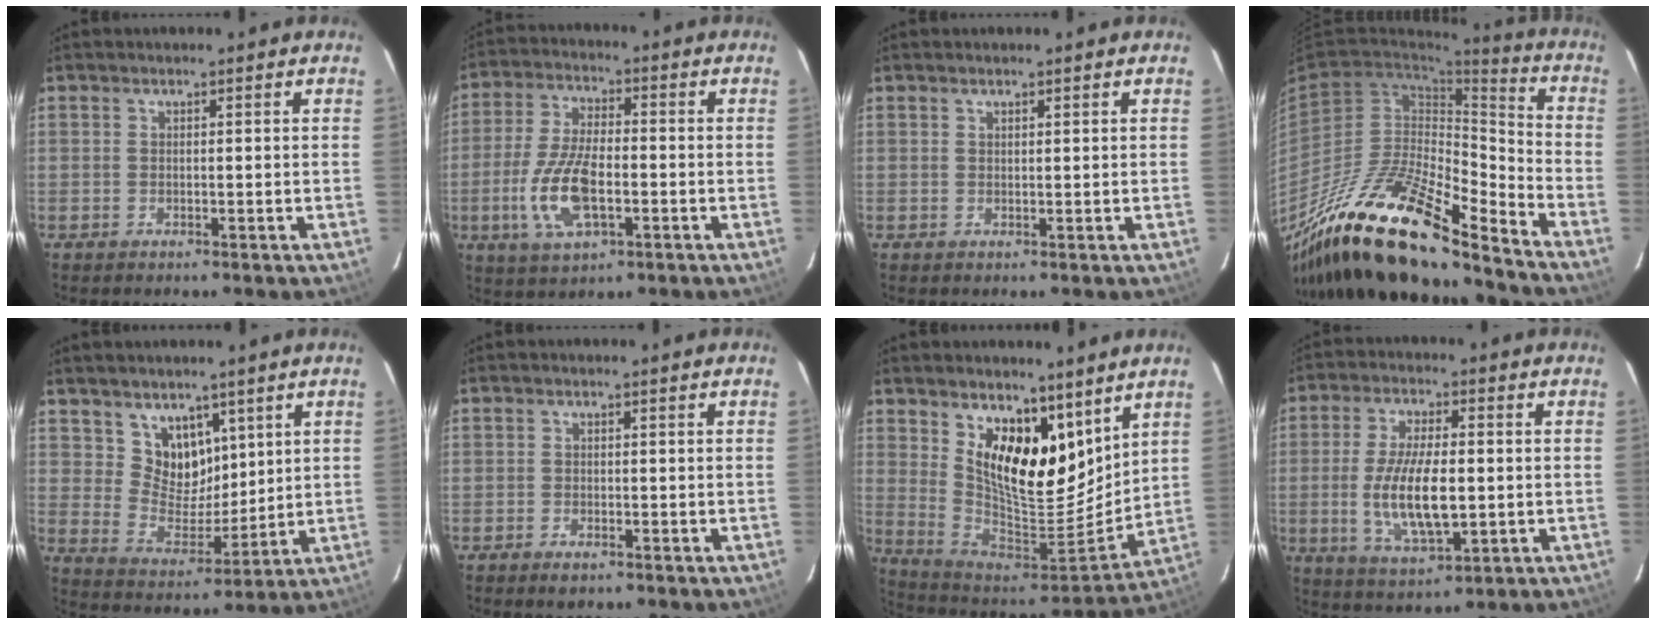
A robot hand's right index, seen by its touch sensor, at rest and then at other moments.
{"total": 12.3, "force": [-3.3, 5.3, 10.5], "torque": [-0.225, -0.004, -0.060]}
{"total": 0.6, "force": [0.6, 0.1, 0.2], "torque": [-0.004, 0.001, 0.011]}
{"total": 24.7, "force": [-18.5, 5.9, 15.2], "torque": [-0.271, -0.023, -0.334]}
{"total": 8.5, "force": [5.1, 6.2, 2.8], "torque": [-0.043, -0.002, 0.106]}
{"total": 2.0, "force": [-1.4, 1.0, 1.0], "torque": [-0.027, -0.002, -0.028]}
{"total": 16.7, "force": [9.7, 8.1, 10.9], "torque": [-0.192, -0.018, 0.181]}
{"total": 12.4, "force": [-1.4, 4.7, 11.4], "torque": [-0.224, -0.011, -0.020]}